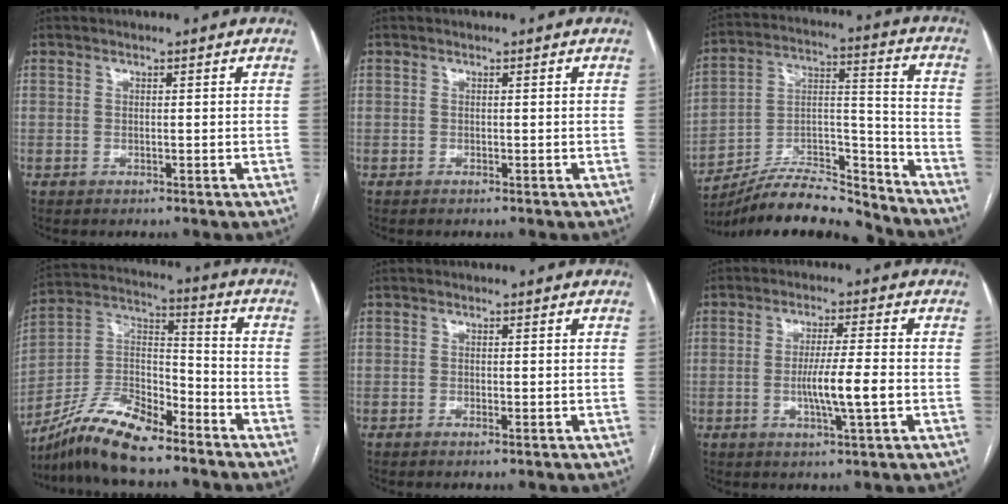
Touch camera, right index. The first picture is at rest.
{"total": 0.0}
{"total": 17.7, "force": [-16.8, 2.8, 5.0], "torque": [-0.092, 0.044, -0.285]}
{"total": 13.1, "force": [-11.0, 3.2, 6.4], "torque": [-0.120, 0.023, -0.204]}
{"total": 0.8, "force": [-0.6, 0.0, 0.5], "torque": [-0.011, 0.000, -0.008]}
{"total": 6.7, "force": [-1.5, -0.2, 6.5], "torque": [-0.118, -0.008, -0.027]}